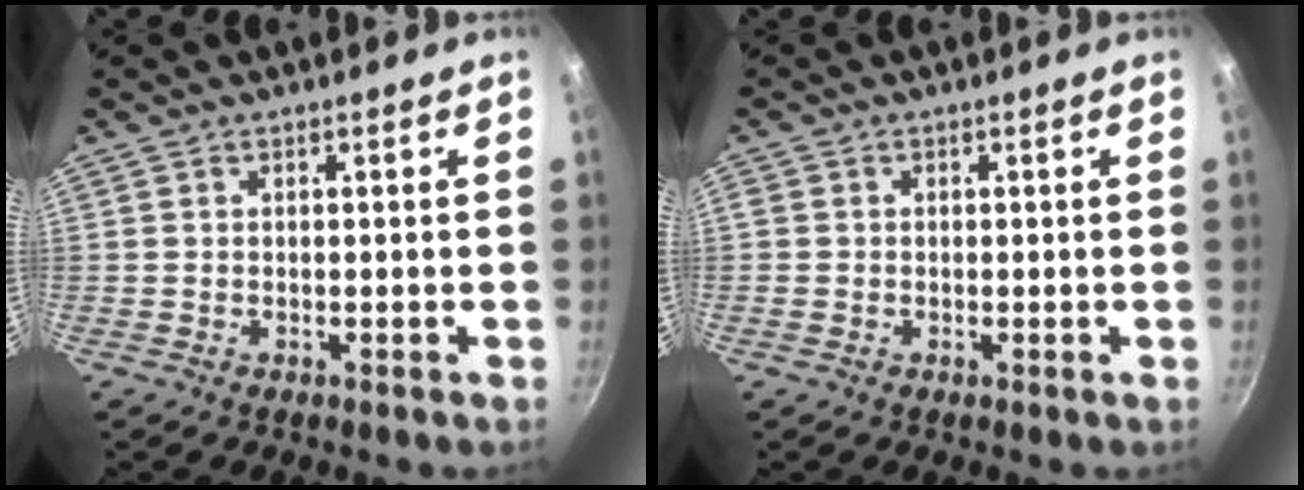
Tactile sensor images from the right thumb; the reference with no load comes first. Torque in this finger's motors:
{"motor_torque": [2.70, 2.31, 0.37, -0.27, 0.06]}